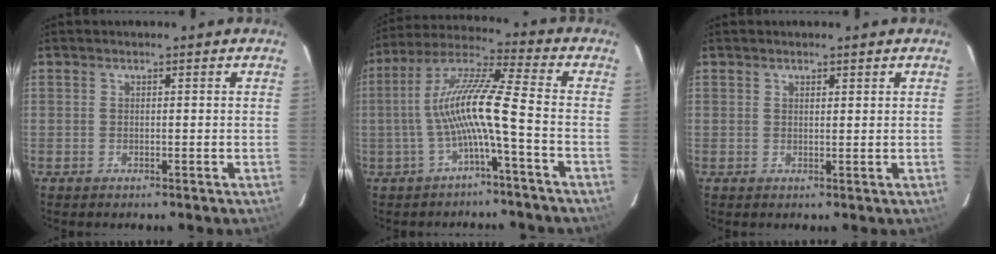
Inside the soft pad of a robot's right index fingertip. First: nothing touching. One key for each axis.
{"total": 10.9, "fx": -2.9, "fy": -0.2, "fz": 10.5, "tx": -0.212, "ty": 0.014, "tz": -0.054}
{"total": 1.0, "fx": 0.8, "fy": 0.4, "fz": 0.4, "tx": -0.005, "ty": 0.001, "tz": 0.014}